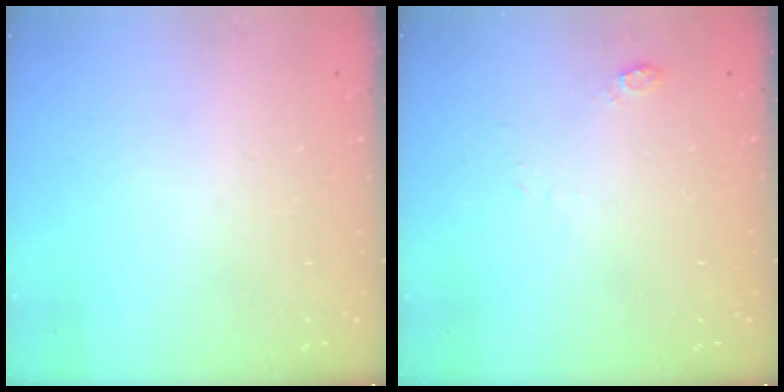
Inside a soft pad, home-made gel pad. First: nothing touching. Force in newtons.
{"total": 3.6, "press": 3.5, "slide": 0.7}